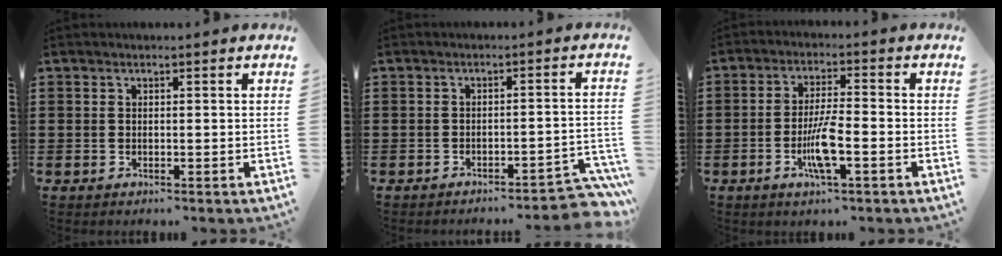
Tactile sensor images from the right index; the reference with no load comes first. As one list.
[{"total": 3.4, "force": [-3.1, 0.0, 1.3], "torque": [-0.024, -0.006, -0.064]}, {"total": 6.2, "force": [-2.1, 0.9, 5.7], "torque": [-0.115, -0.011, -0.042]}]